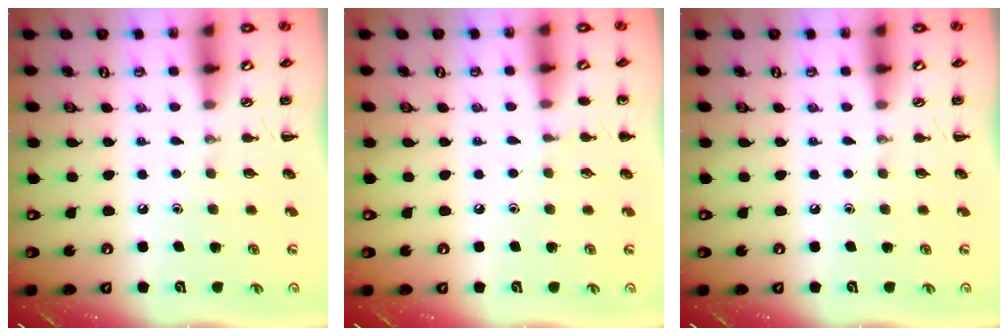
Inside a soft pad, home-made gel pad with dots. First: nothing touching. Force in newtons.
{"total": 4.8, "press": 4.5, "slide": 1.5}
{"total": 0.0}